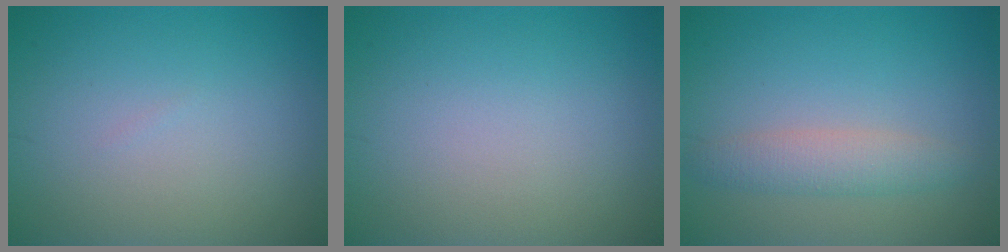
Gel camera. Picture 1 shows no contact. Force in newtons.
{"total": 0.0}
{"total": 2.6, "press": 2.6, "slide": 0.1}